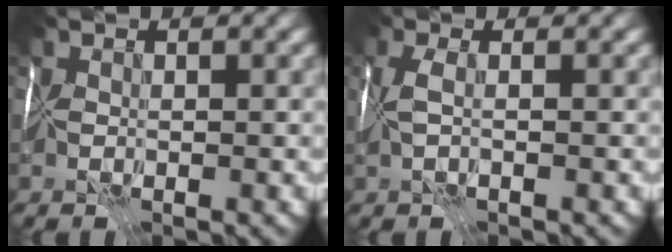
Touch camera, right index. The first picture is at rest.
{"total": 1.4, "force": [0.3, -0.4, 1.3], "torque": [-0.032, 0.002, 0.007]}